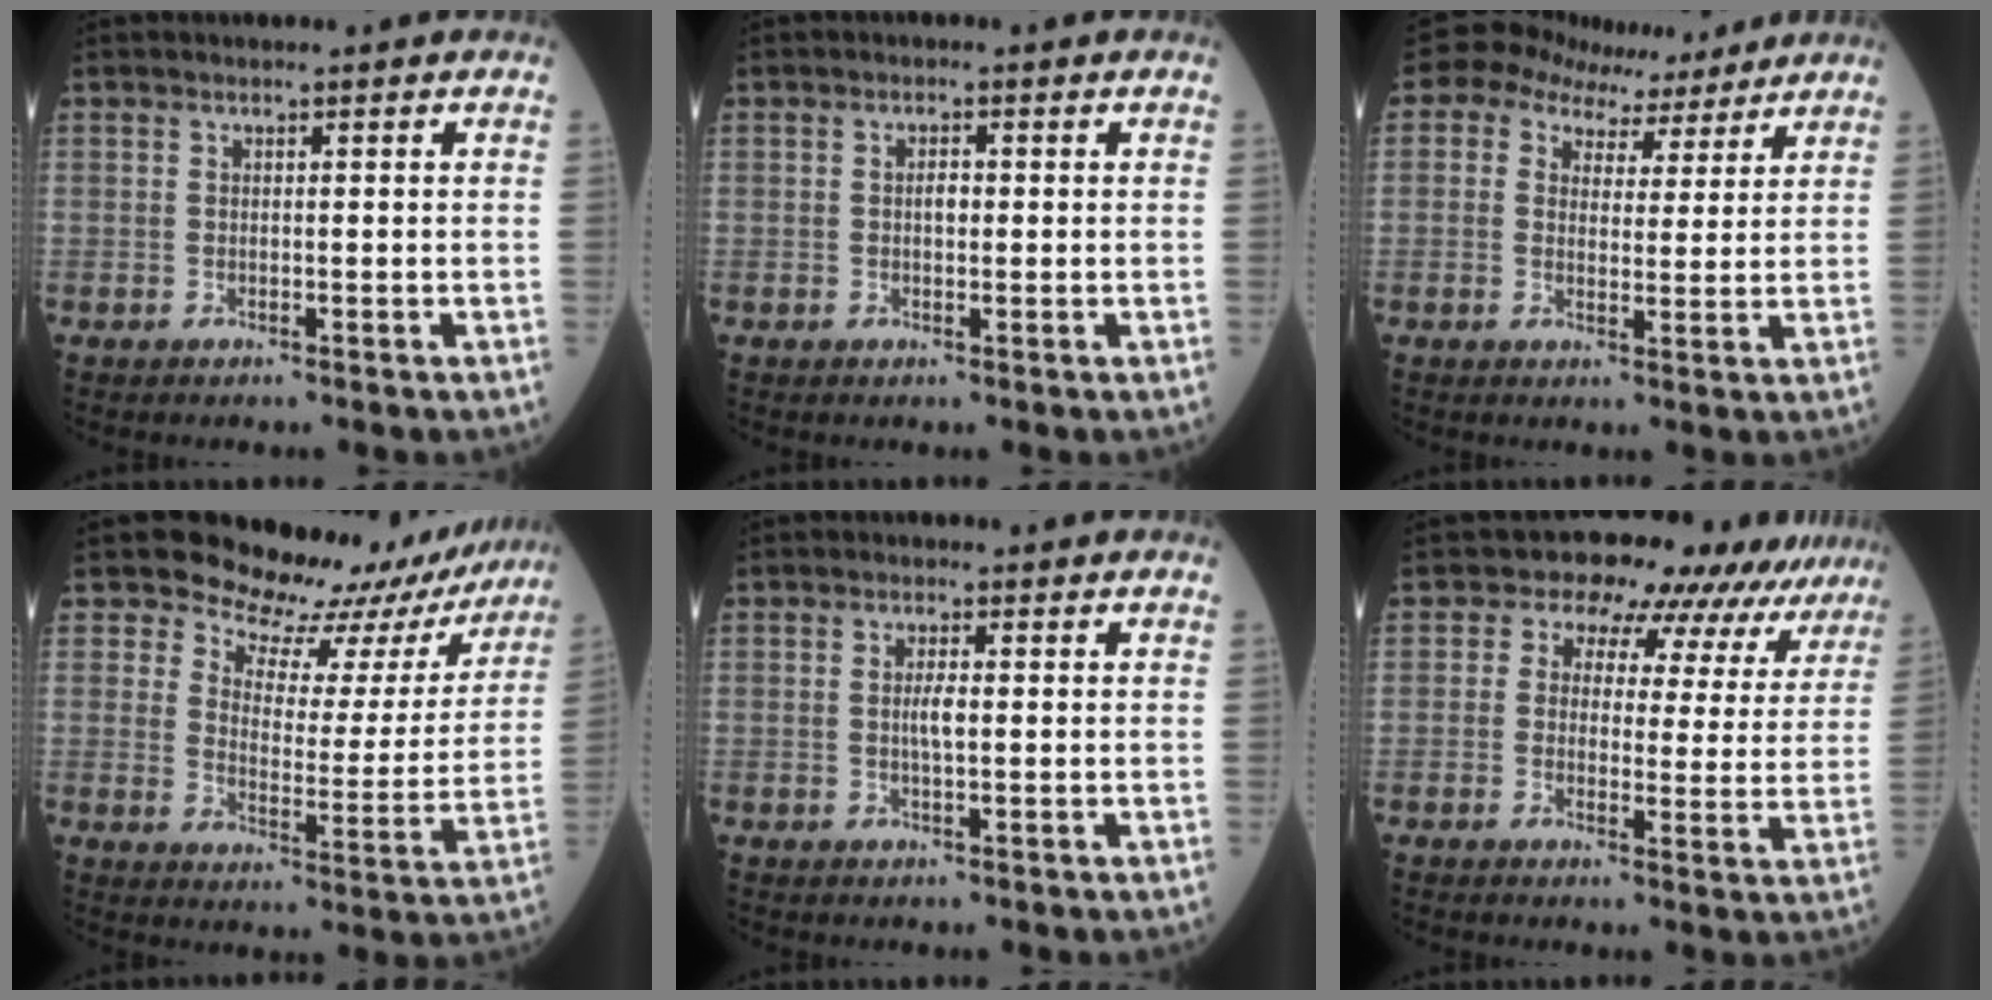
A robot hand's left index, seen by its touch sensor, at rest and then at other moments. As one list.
[{"total": 1.6, "force": [0.0, 0.8, 1.3], "torque": [-0.023, 0.003, 0.000]}, {"total": 9.7, "force": [7.4, 5.7, 2.4], "torque": [-0.038, 0.036, 0.099]}, {"total": 16.3, "force": [14.9, 5.9, 2.9], "torque": [-0.020, -0.041, 0.167]}, {"total": 2.2, "force": [0.1, 0.4, 2.2], "torque": [-0.045, 0.000, 0.001]}, {"total": 10.8, "force": [8.4, 5.6, 3.8], "torque": [-0.032, 0.020, 0.075]}]